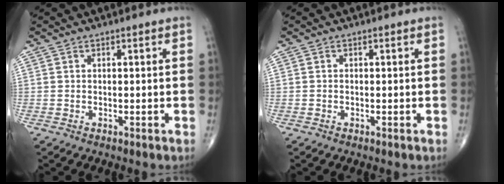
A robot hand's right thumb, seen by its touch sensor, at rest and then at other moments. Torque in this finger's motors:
{"motor_torque": [-0.40, 0.30, -0.15, 0.18, 0.01]}